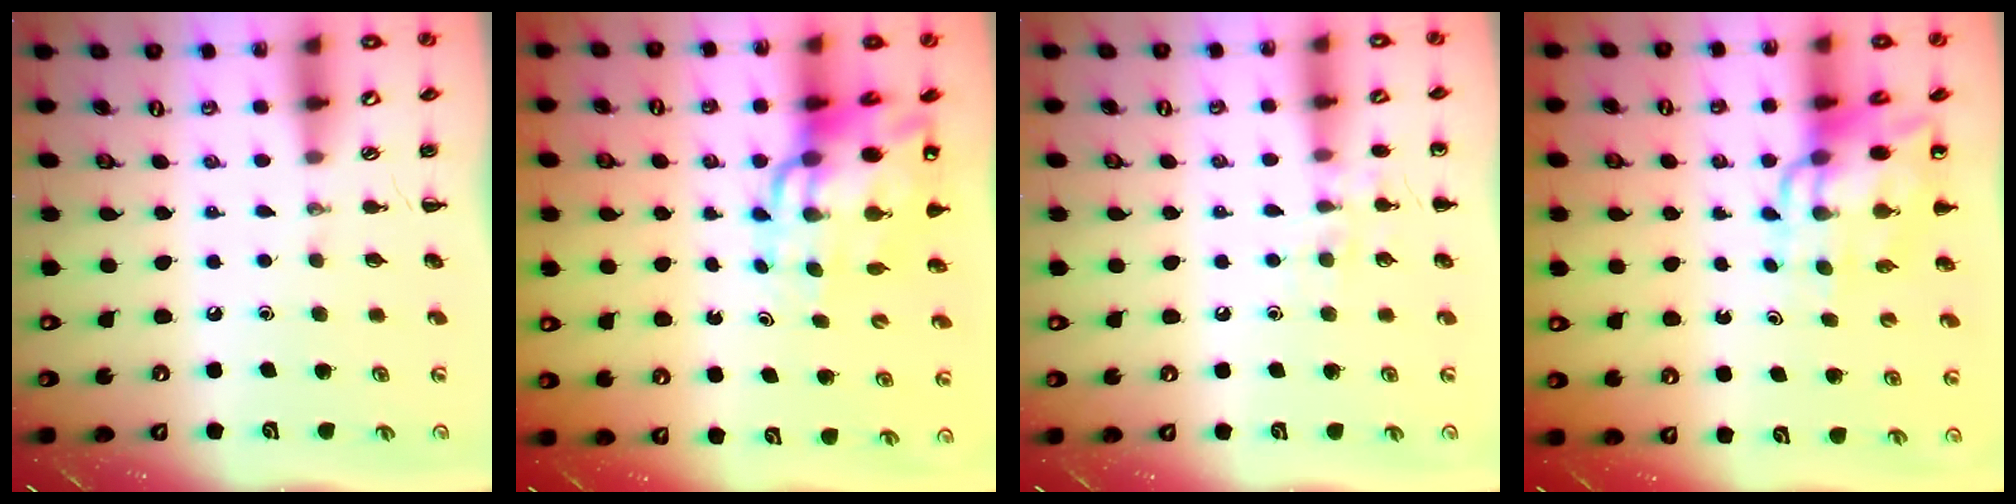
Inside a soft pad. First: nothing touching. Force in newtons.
{"total": 14.4, "press": 13.8, "slide": 4.1}
{"total": 7.1, "press": 7.0, "slide": 1.4}
{"total": 11.9, "press": 11.4, "slide": 3.3}